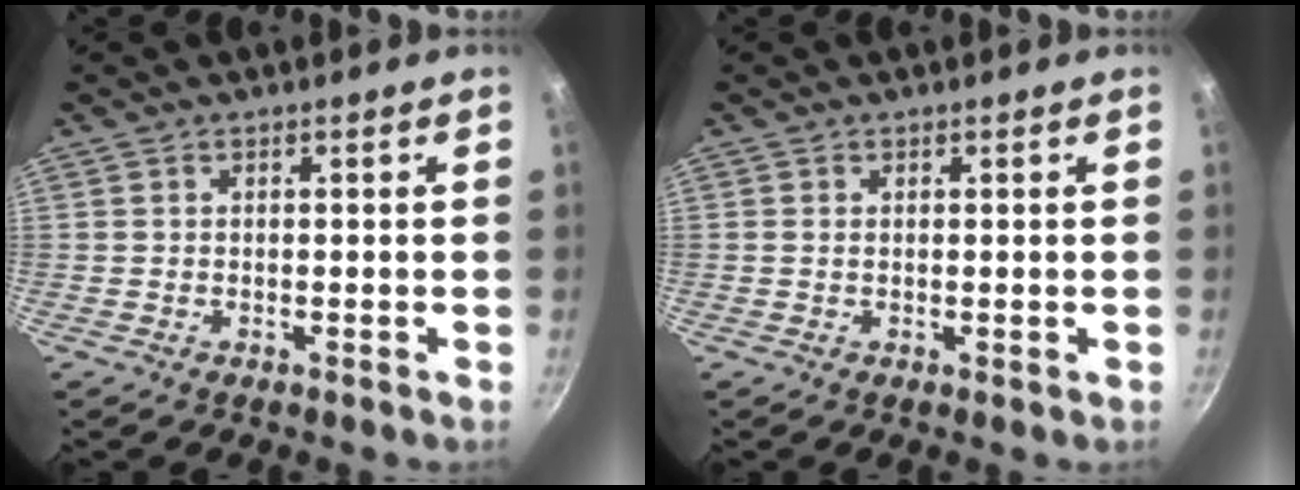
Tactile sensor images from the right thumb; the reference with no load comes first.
{"total": 0.5, "force": [0.2, 0.2, 0.5], "torque": [-0.009, -0.001, 0.002]}